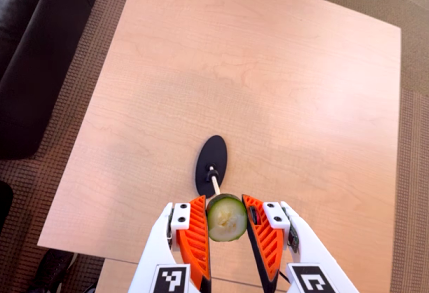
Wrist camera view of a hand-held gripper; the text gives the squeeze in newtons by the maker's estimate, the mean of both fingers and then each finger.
{"total": 9.9, "left": 10.4, "right": 9.4}